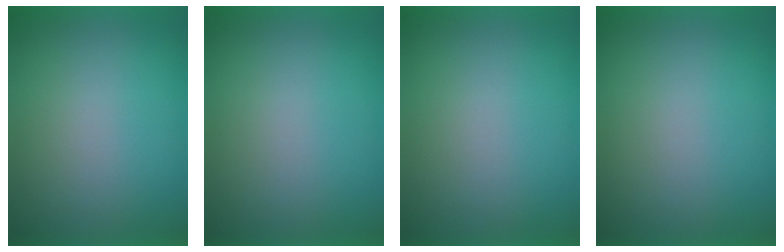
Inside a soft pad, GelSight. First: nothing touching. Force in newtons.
{"total": 0.0}
{"total": 0.0}
{"total": 1.0}